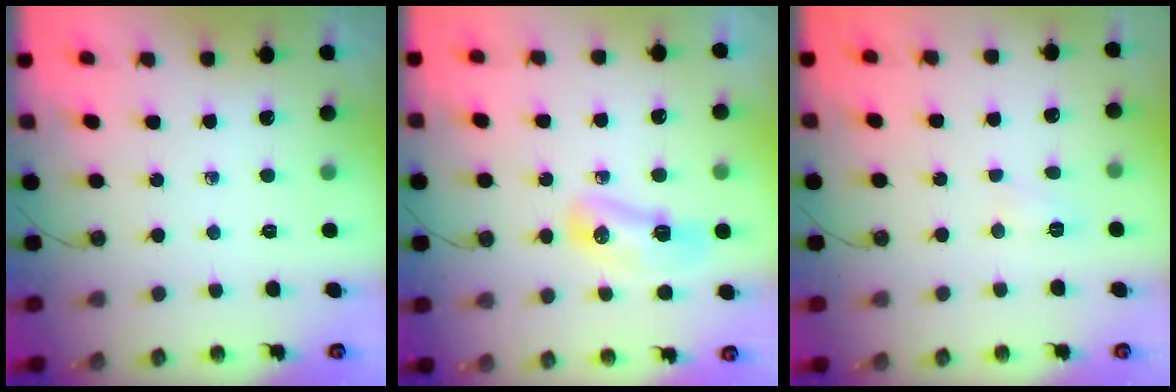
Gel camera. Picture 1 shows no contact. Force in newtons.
{"total": 8.6, "press": 8.6, "slide": 1.0}
{"total": 4.9, "press": 4.9, "slide": 0.7}